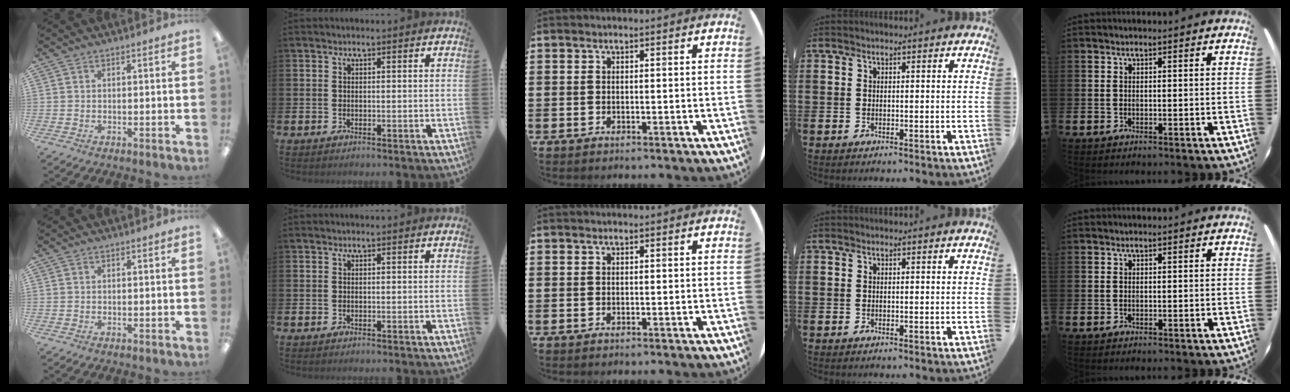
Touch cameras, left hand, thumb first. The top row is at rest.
{}